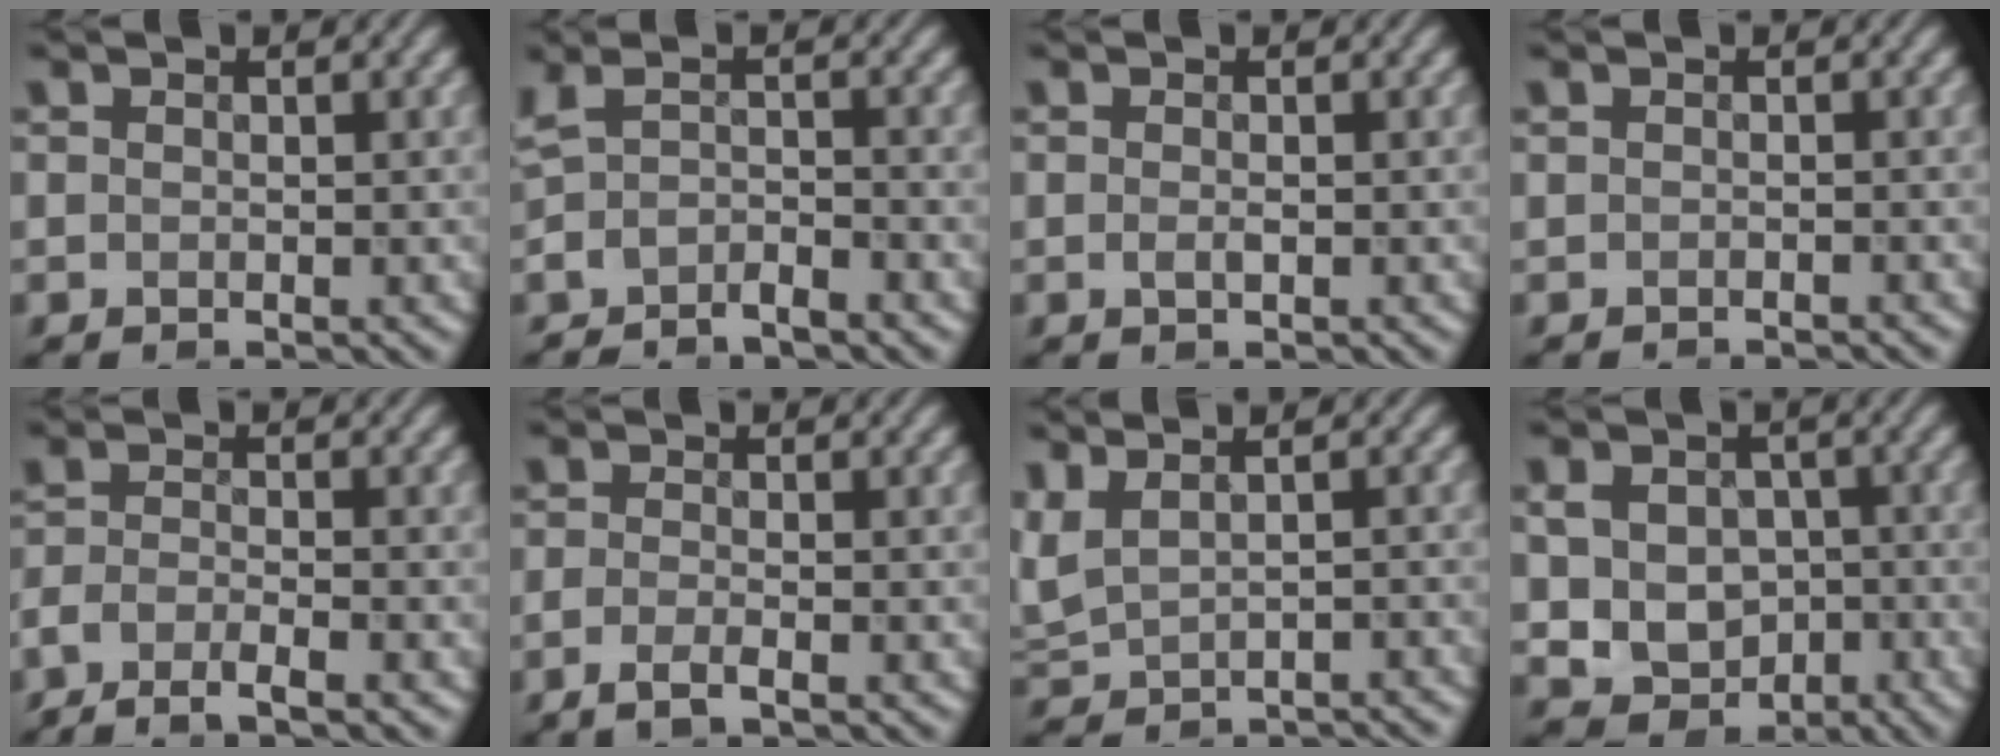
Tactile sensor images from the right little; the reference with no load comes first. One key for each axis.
{"total": 2.3, "fx": -1.8, "fy": 0.3, "fz": 1.3, "tx": -0.037, "ty": -0.012, "tz": -0.036}
{"total": 0.5, "fx": -0.2, "fy": 0.0, "fz": 0.5, "tx": -0.010, "ty": -0.002, "tz": 0.000}
{"total": 1.2, "fx": -1.1, "fy": 0.1, "fz": 0.5, "tx": 0.008, "ty": -0.011, "tz": -0.023}
{"total": 3.5, "fx": -2.4, "fy": 0.5, "fz": 2.6, "tx": -0.040, "ty": -0.003, "tz": -0.048}
{"total": 1.8, "fx": -1.1, "fy": 0.4, "fz": 1.4, "tx": -0.018, "ty": -0.009, "tz": -0.025}
{"total": 2.7, "fx": 0.3, "fy": 1.4, "fz": 2.3, "tx": -0.039, "ty": 0.006, "tz": 0.014}
{"total": 5.8, "fx": -0.7, "fy": 4.9, "fz": 3.2, "tx": -0.055, "ty": -0.012, "tz": -0.004}